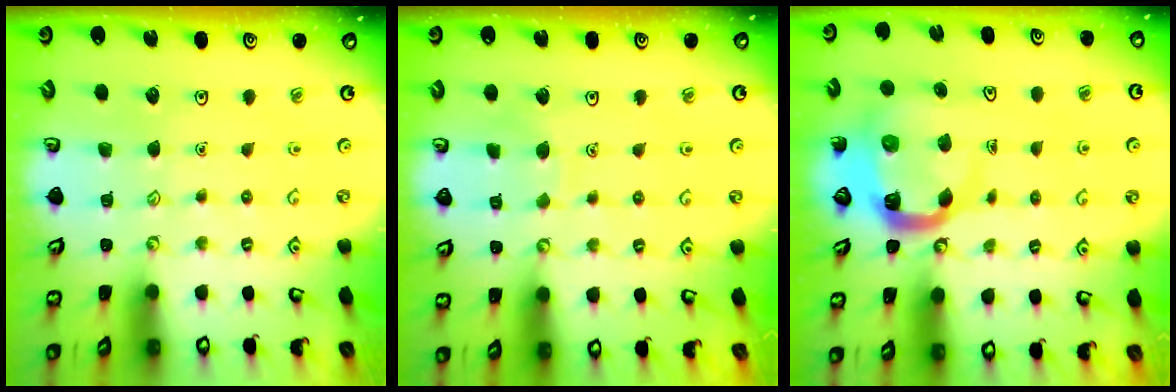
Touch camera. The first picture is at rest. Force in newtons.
{"total": 3.9, "press": 3.9, "slide": 0.3}
{"total": 5.7, "press": 5.7, "slide": 0.8}